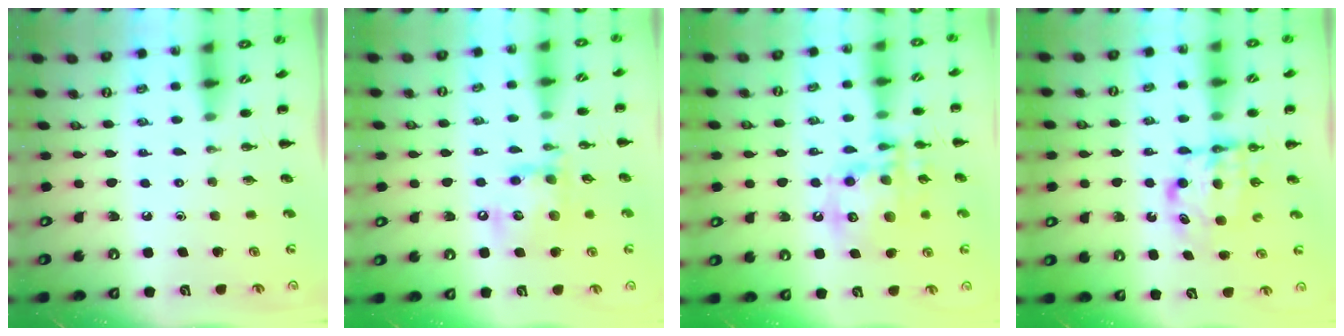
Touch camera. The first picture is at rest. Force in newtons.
{"total": 14.7, "press": 14.5, "slide": 2.0}
{"total": 15.4, "press": 15.1, "slide": 3.1}
{"total": 6.4, "press": 6.4, "slide": 0.4}